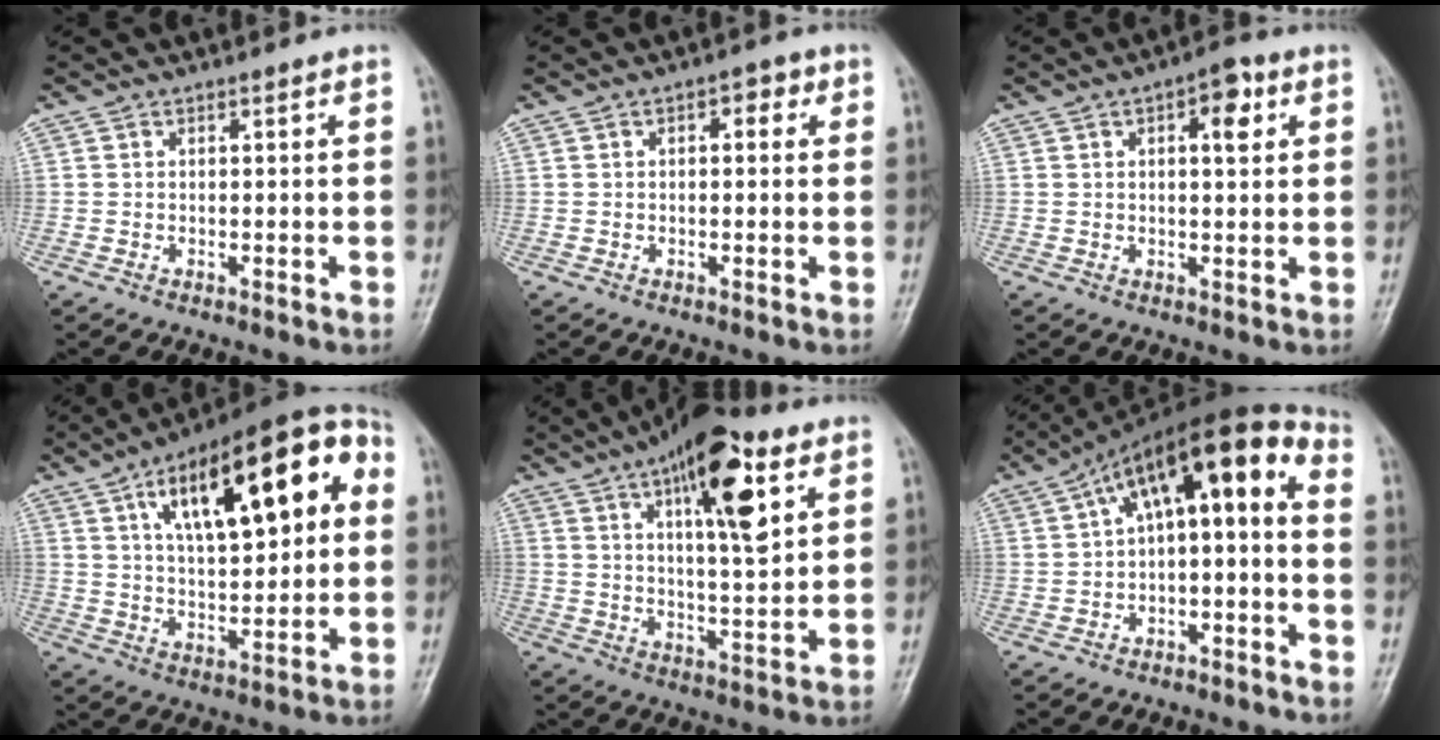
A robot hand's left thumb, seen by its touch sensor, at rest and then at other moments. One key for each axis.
{"total": 2.8, "fx": 0.9, "fy": 1.5, "fz": 2.1, "tx": -0.012, "ty": 0.005, "tz": 0.003}
{"total": 5.6, "fx": 2.0, "fy": 2.4, "fz": 4.7, "tx": -0.052, "ty": 0.003, "tz": 0.022}
{"total": 23.0, "fx": 7.0, "fy": 9.4, "fz": 19.8, "tx": -0.272, "ty": 0.015, "tz": 0.099}
{"total": 16.7, "fx": 7.7, "fy": 5.6, "fz": 13.8, "tx": -0.189, "ty": -0.025, "tz": 0.119}
{"total": 13.0, "fx": 0.3, "fy": 5.6, "fz": 11.8, "tx": -0.172, "ty": 0.069, "tz": -0.003}